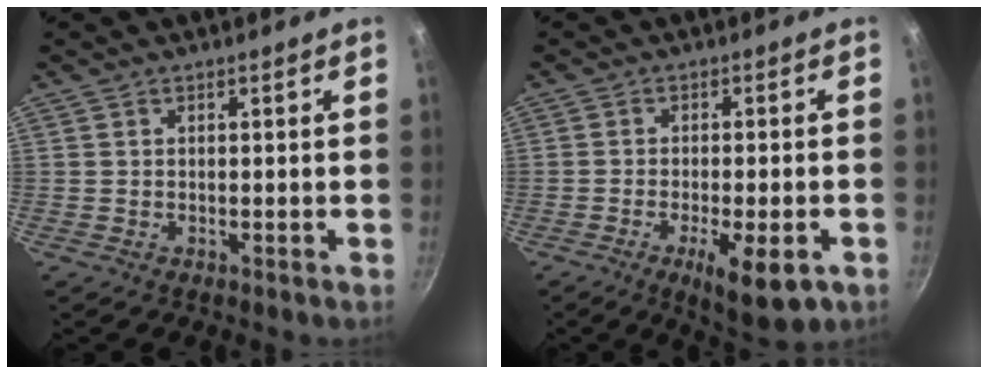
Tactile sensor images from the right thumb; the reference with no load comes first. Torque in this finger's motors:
{"motor_torque": [-0.05, 0.53, -0.07, -0.19, 0.22]}